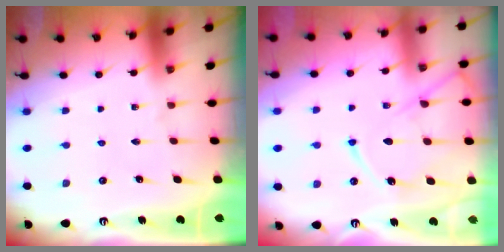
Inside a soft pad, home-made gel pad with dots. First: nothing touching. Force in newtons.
{"total": 11.6, "press": 11.5, "slide": 1.2}